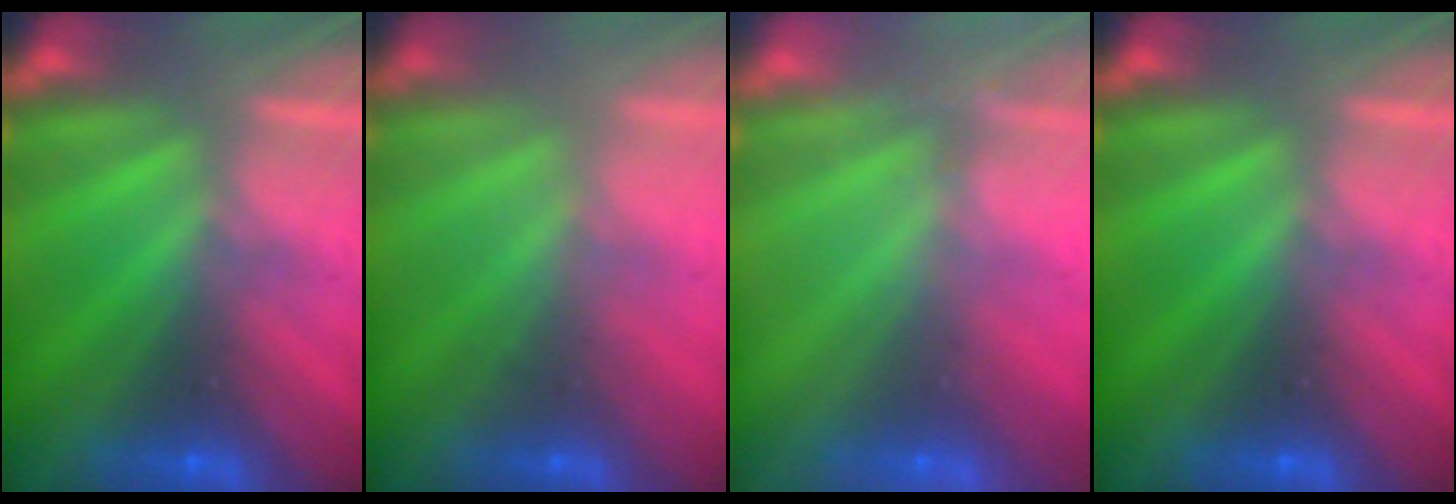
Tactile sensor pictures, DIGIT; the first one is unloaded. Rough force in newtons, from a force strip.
{"total": 2.2}
{"total": 2.4}
{"total": 0.0}